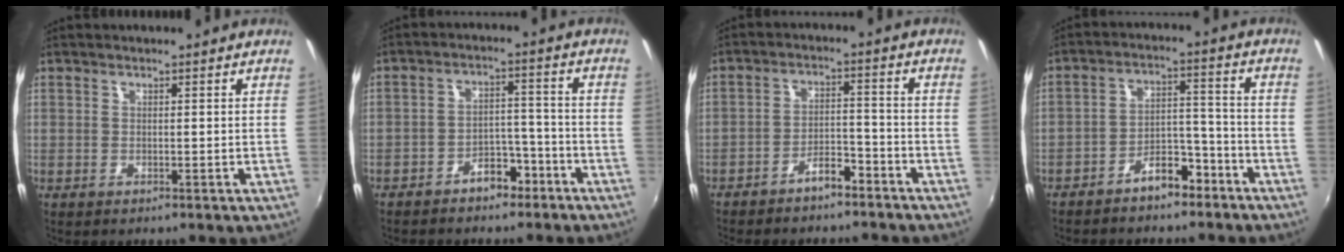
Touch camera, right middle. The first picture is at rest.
{"total": 7.3, "force": [-5.4, 4.0, 2.8], "torque": [-0.057, 0.035, -0.068]}
{"total": 6.9, "force": [-5.9, 2.3, 2.8], "torque": [-0.067, 0.021, -0.086]}
{"total": 8.2, "force": [-6.3, 3.9, 3.6], "torque": [-0.068, 0.041, -0.086]}